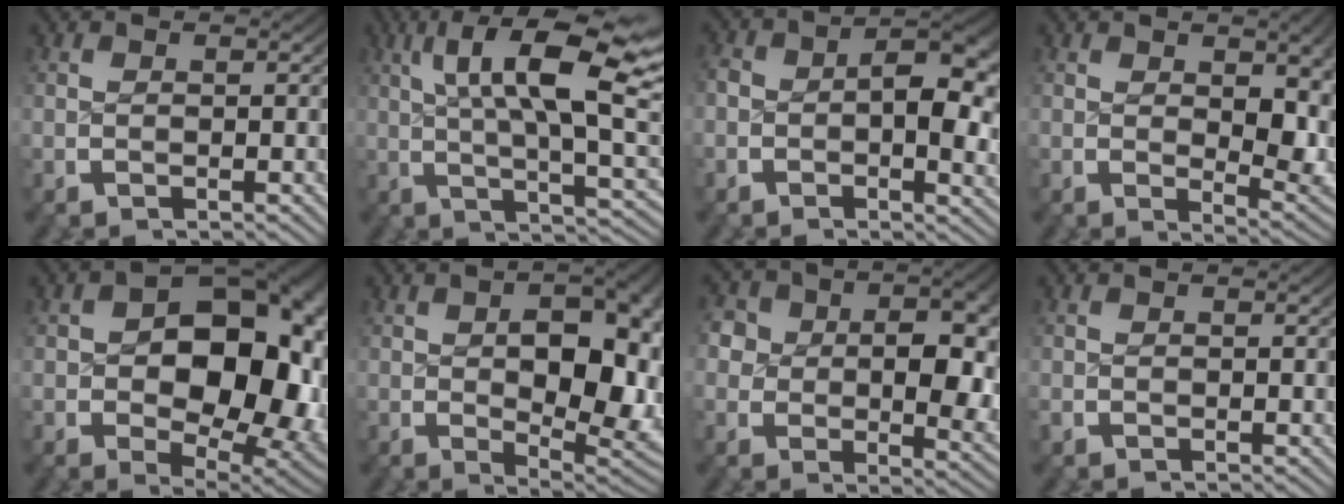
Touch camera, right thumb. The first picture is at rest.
{"total": 12.2, "force": [3.1, 5.0, 10.6], "torque": [-0.150, 0.008, 0.046]}
{"total": 6.5, "force": [0.1, 3.6, 5.4], "torque": [-0.062, -0.012, -0.003]}
{"total": 4.8, "force": [0.8, 2.3, 4.1], "torque": [-0.049, -0.021, 0.023]}
{"total": 16.8, "force": [-0.5, 10.6, 12.9], "torque": [-0.201, -0.055, 0.016]}
{"total": 9.1, "force": [-0.2, 4.6, 7.9], "torque": [-0.117, -0.035, 0.014]}
{"total": 9.3, "force": [0.7, 6.7, 6.4], "torque": [-0.105, -0.035, 0.020]}
{"total": 0.5, "force": [-0.3, 0.4, 0.1], "torque": [-0.006, -0.005, -0.006]}